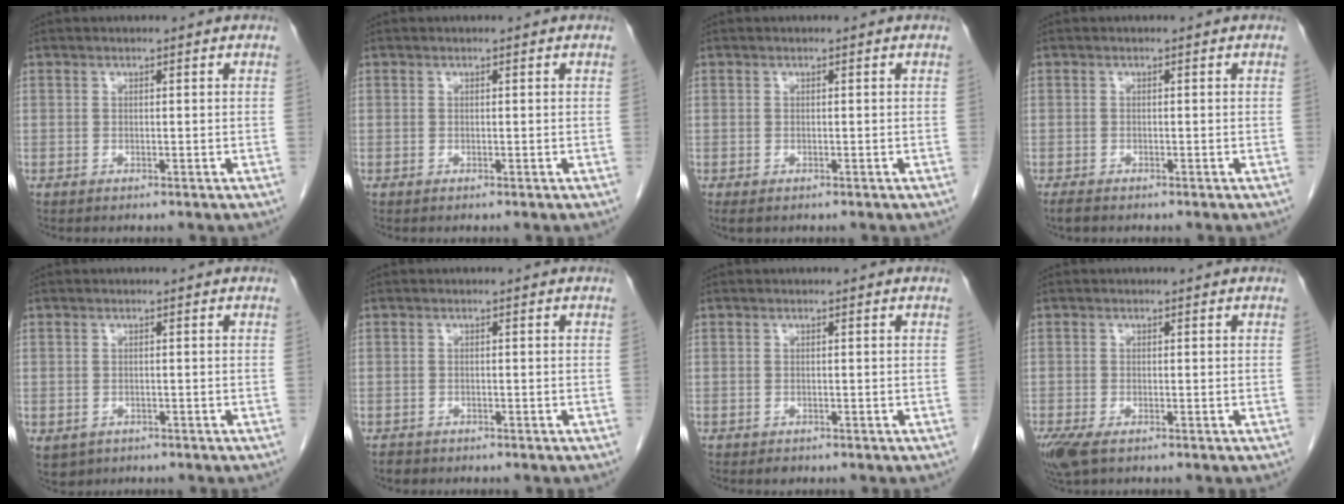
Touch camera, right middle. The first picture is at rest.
{"total": 0.0}
{"total": 1.2, "force": [-0.8, 0.7, 0.6], "torque": [-0.006, 0.000, -0.007]}
{"total": 1.4, "force": [-1.2, 0.5, 0.7], "torque": [-0.019, -0.003, -0.018]}
{"total": 3.3, "force": [-1.7, 2.6, 1.0], "torque": [-0.014, 0.000, -0.019]}
{"total": 1.5, "force": [-1.2, 0.9, 0.2], "torque": [-0.009, 0.001, -0.017]}
{"total": 0.8, "force": [-0.6, 0.5, 0.2], "torque": [-0.004, 0.000, -0.006]}
{"total": 4.5, "force": [-2.8, 1.8, 3.1], "torque": [-0.068, -0.013, -0.048]}